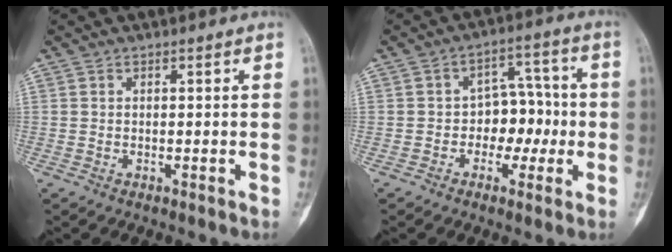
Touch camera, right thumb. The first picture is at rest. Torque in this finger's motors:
{"motor_torque": [-0.18, -0.18, -0.01, -0.01, -0.02]}